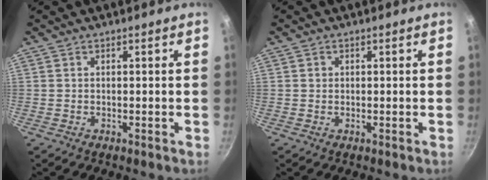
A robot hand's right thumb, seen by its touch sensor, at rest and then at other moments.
{"total": 0.8, "force": [0.1, 0.7, 0.2], "torque": [0.002, 0.001, 0.001]}